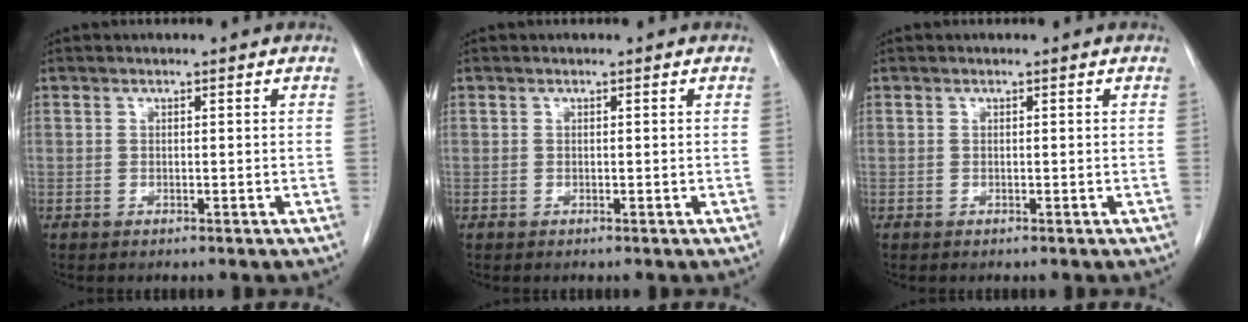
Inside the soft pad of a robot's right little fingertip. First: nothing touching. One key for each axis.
{"total": 0.0}
{"total": 0.0}